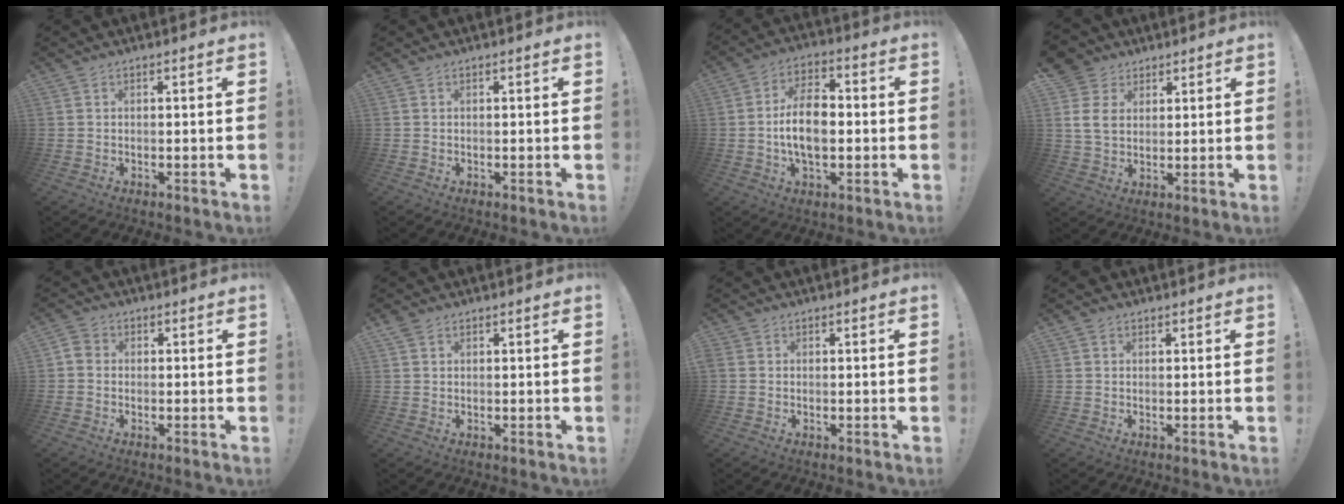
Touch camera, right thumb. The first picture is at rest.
{"total": 0.0}
{"total": 11.9, "force": [-1.6, 6.9, 9.6], "torque": [-0.177, 0.006, -0.032]}
{"total": 9.3, "force": [3.5, 7.5, 4.2], "torque": [-0.080, -0.011, 0.073]}
{"total": 3.1, "force": [-0.3, 2.7, 1.6], "torque": [-0.027, 0.012, -0.003]}
{"total": 1.9, "force": [1.4, 1.1, 0.7], "torque": [-0.007, -0.002, 0.026]}
{"total": 1.0, "force": [0.2, 0.9, 0.4], "torque": [-0.008, 0.003, 0.005]}
{"total": 1.2, "force": [0.7, 0.9, 0.2], "torque": [-0.001, 0.001, 0.014]}